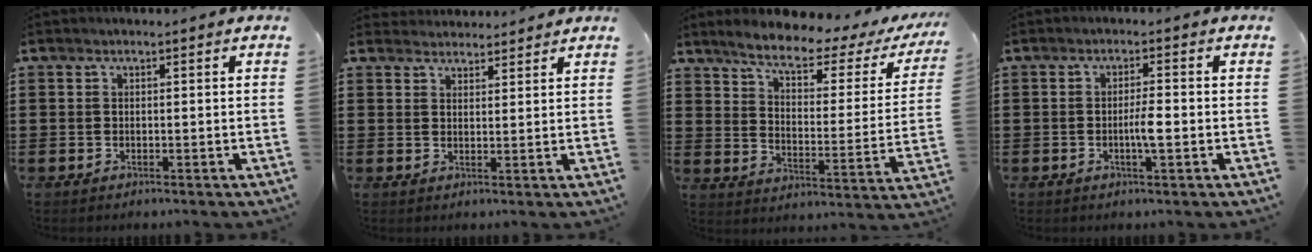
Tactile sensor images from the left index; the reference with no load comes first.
{"total": 2.5, "force": [2.4, 0.4, -0.3], "torque": [-0.001, -0.004, 0.048]}
{"total": 6.3, "force": [4.8, 1.0, 3.9], "torque": [-0.092, -0.030, 0.073]}
{"total": 3.3, "force": [-0.8, 0.6, 3.2], "torque": [-0.056, 0.002, -0.016]}